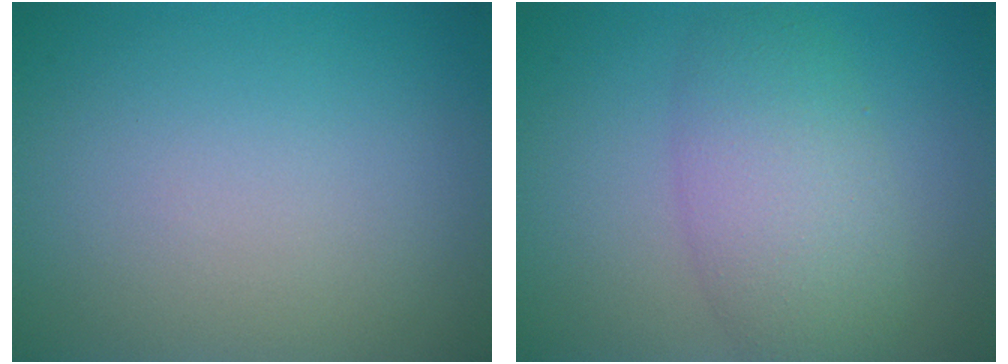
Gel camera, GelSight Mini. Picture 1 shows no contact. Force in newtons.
{"total": 5.3, "press": 5.3, "slide": 0.3}